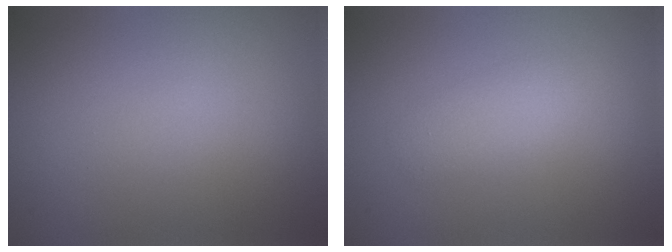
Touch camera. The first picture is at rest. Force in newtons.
{"total": 2.4, "press": 2.4, "slide": 0.2}